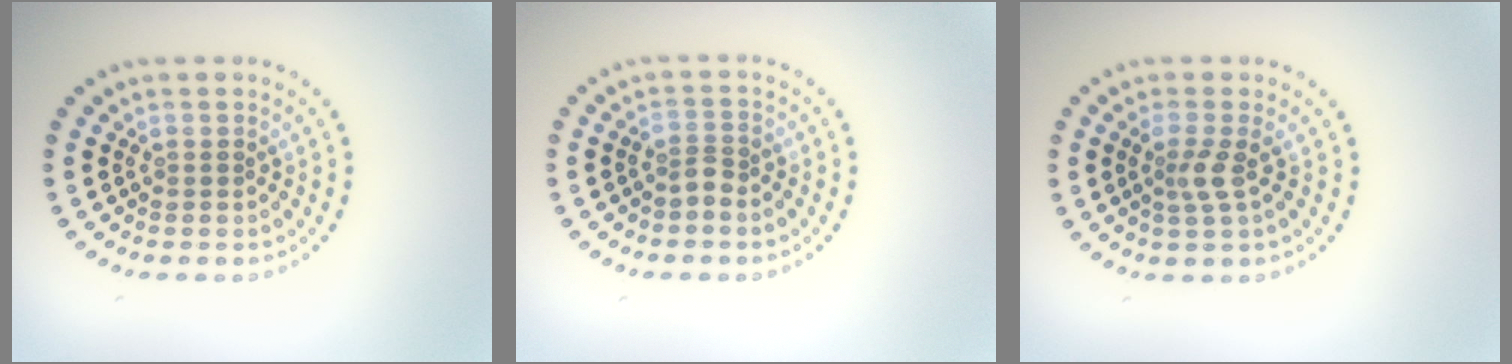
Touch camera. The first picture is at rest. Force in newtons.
{"total": 1.4, "press": 1.1, "slide": 0.8}
{"total": 1.9, "press": 1.4, "slide": 1.3}